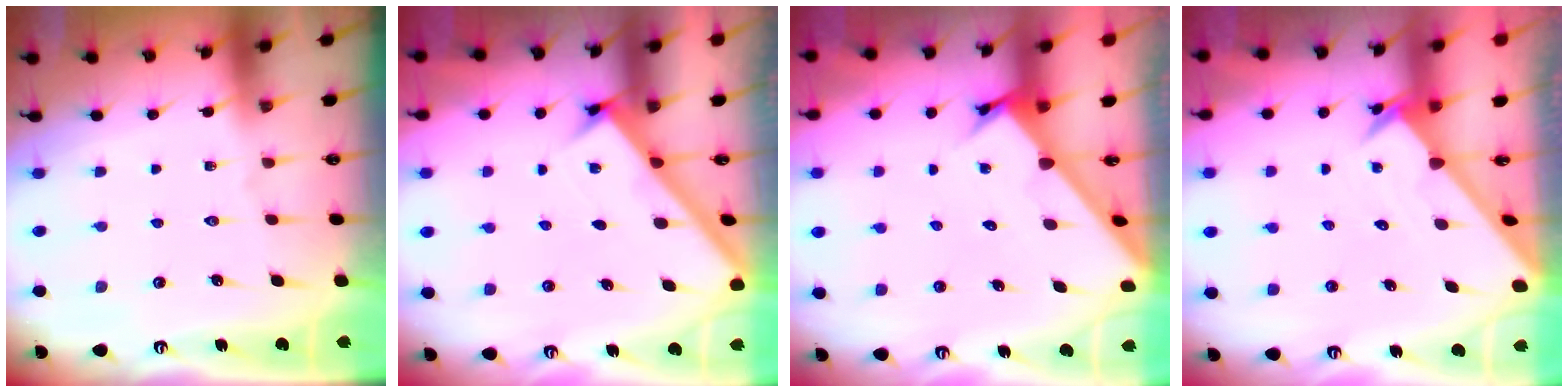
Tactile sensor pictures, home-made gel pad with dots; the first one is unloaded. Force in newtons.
{"total": 2.7, "press": 2.7, "slide": 0.4}
{"total": 2.4, "press": 2.4, "slide": 0.2}
{"total": 1.8, "press": 1.8, "slide": 0.1}